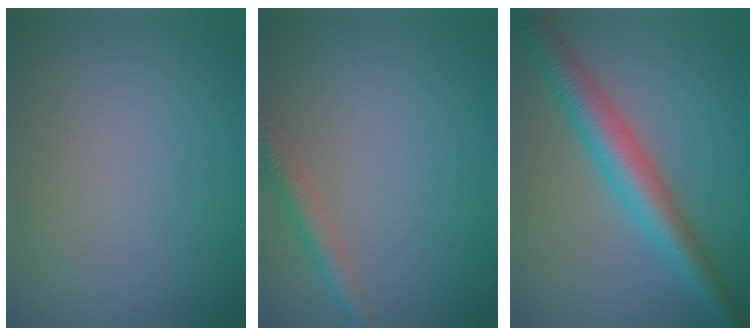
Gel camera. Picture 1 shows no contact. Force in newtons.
{"total": 2.3, "press": 2.3, "slide": 0.1}
{"total": 5.9, "press": 5.9, "slide": 0.1}